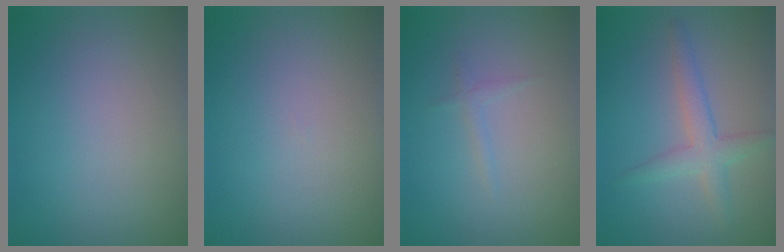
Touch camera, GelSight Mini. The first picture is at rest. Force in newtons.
{"total": 0.0}
{"total": 0.8, "press": 0.8, "slide": 0.1}
{"total": 2.8, "press": 2.8, "slide": 0.1}